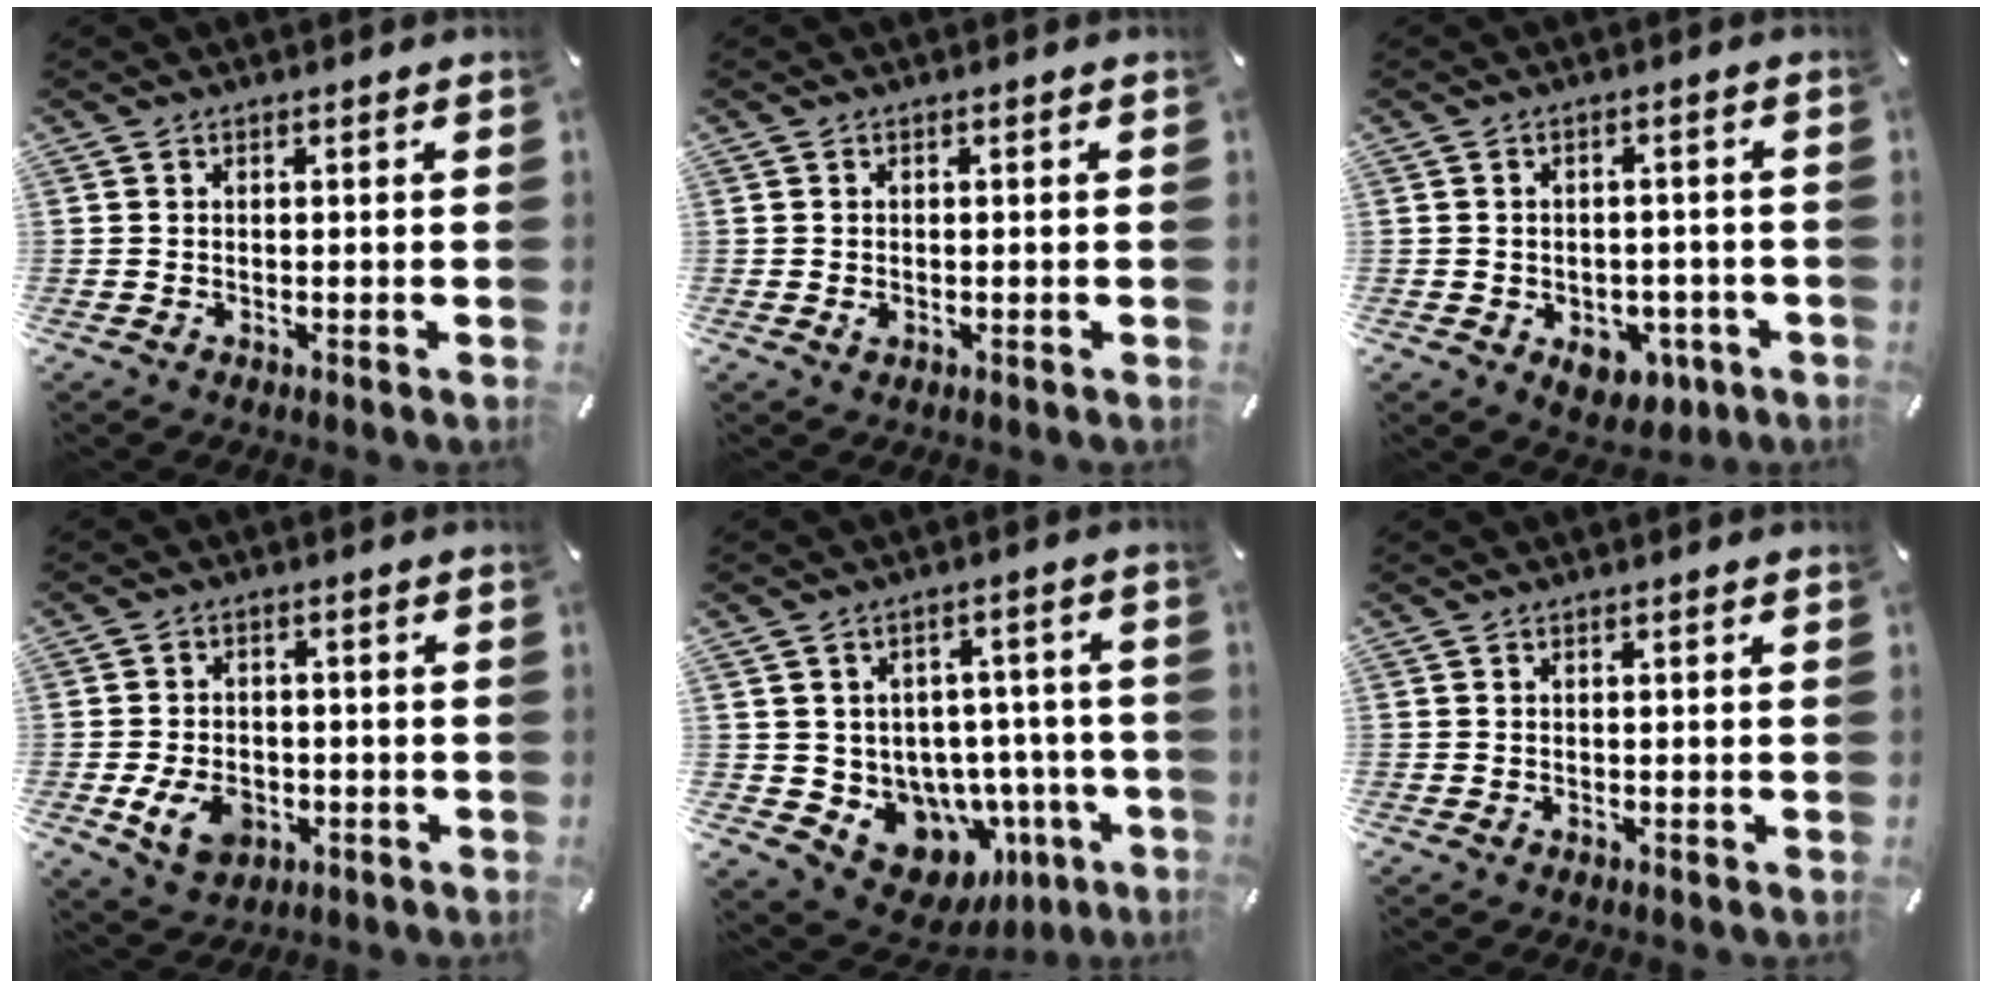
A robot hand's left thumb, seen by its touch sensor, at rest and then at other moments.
{"total": 1.1, "force": [-0.1, 0.9, 0.7], "torque": [-0.005, -0.001, -0.005]}
{"total": 6.9, "force": [-2.4, 5.3, 3.7], "torque": [-0.033, 0.013, -0.037]}
{"total": 8.1, "force": [-2.4, 6.1, 4.7], "torque": [-0.100, 0.007, -0.042]}
{"total": 11.8, "force": [-4.7, 9.5, 5.2], "torque": [-0.060, 0.008, -0.062]}
{"total": 0.0}